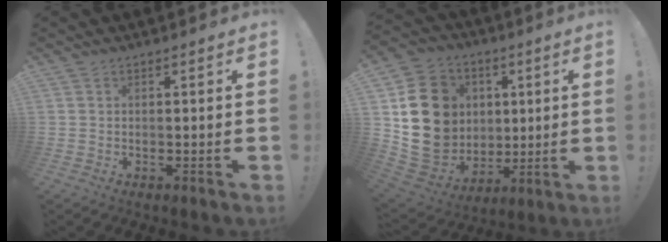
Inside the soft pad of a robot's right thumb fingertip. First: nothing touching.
{"total": 21.5, "force": [3.3, 18.6, 10.3], "torque": [-0.165, -0.007, 0.106]}